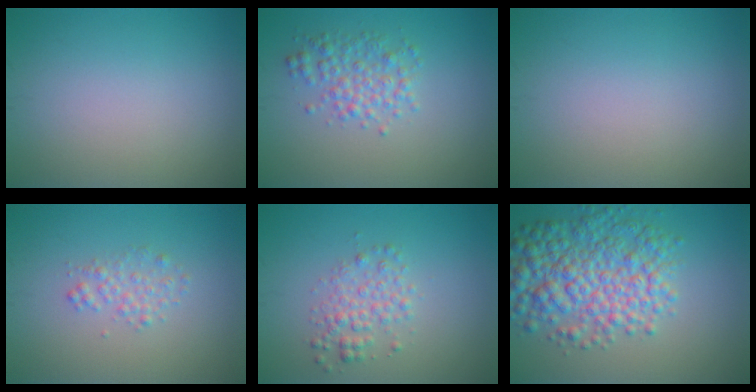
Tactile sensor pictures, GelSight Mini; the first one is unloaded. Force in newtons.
{"total": 2.9, "press": 2.9, "slide": 0.0}
{"total": 0.0}
{"total": 1.5, "press": 1.5, "slide": 0.0}
{"total": 2.5, "press": 2.5, "slide": 0.1}
{"total": 7.7, "press": 7.7, "slide": 0.1}